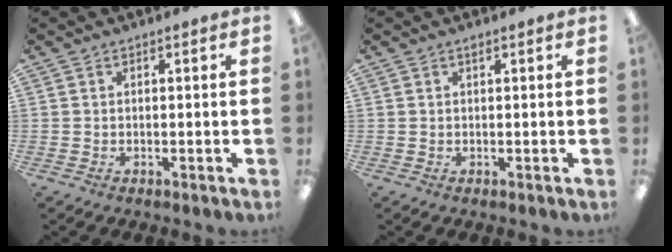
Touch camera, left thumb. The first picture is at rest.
{"total": 0.6, "force": [0.5, 0.1, 0.4], "torque": [-0.010, 0.002, 0.008]}